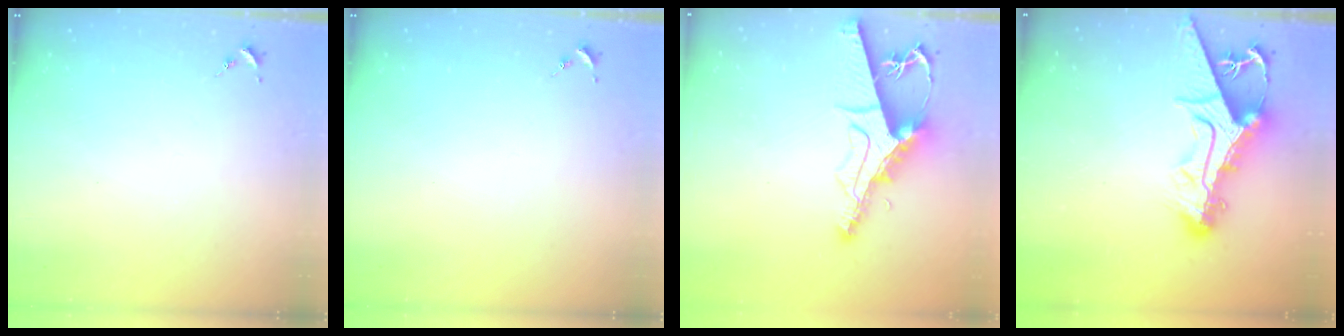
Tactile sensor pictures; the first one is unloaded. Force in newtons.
{"total": 0.0}
{"total": 13.2, "press": 13.1, "slide": 1.4}
{"total": 18.3, "press": 18.2, "slide": 1.9}